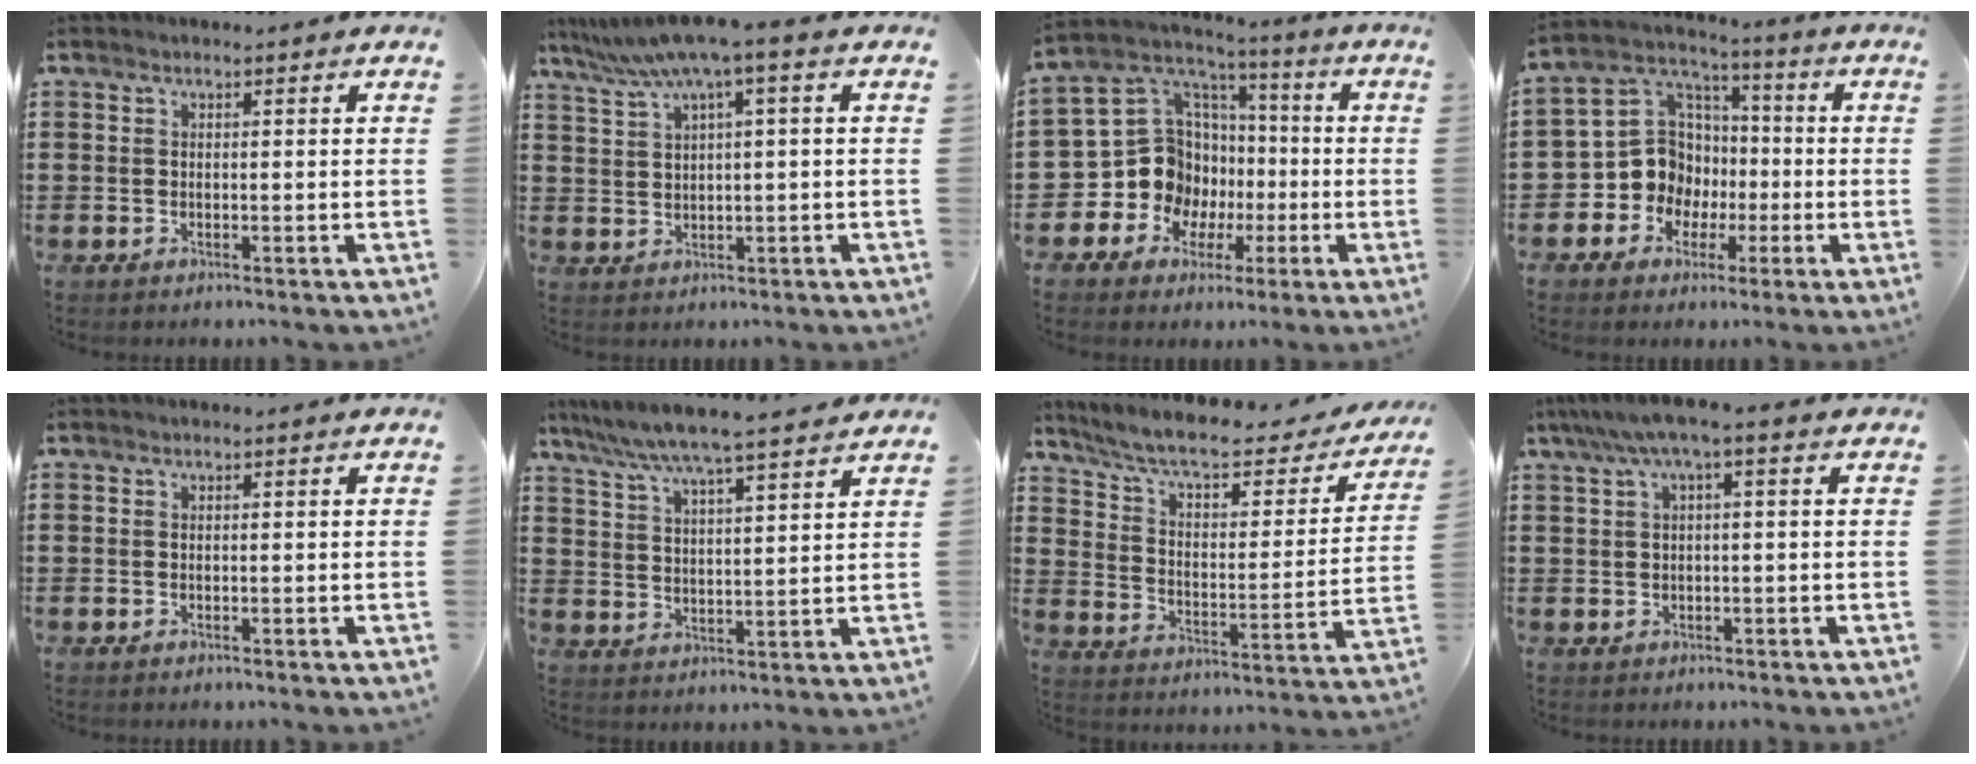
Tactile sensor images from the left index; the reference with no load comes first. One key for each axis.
{"total": 5.6, "fx": 2.8, "fy": -0.2, "fz": 4.8, "tx": -0.107, "ty": -0.018, "tz": 0.043}
{"total": 12.1, "fx": -2.0, "fy": 11.1, "fz": 4.4, "tx": -0.147, "ty": -0.010, "tz": -0.029}
{"total": 10.7, "fx": -1.8, "fy": 9.9, "fz": 3.5, "tx": -0.121, "ty": 0.004, "tz": -0.031}
{"total": 0.0}
{"total": 6.2, "fx": 5.6, "fy": -0.3, "fz": 2.7, "tx": -0.074, "ty": -0.031, "tz": 0.093}
{"total": 7.4, "fx": 5.9, "fy": 1.4, "fz": 4.3, "tx": -0.107, "ty": -0.035, "tz": 0.097}
{"total": 3.1, "fx": -0.1, "fy": 0.4, "fz": 3.1, "tx": -0.064, "ty": 0.001, "tz": -0.007}